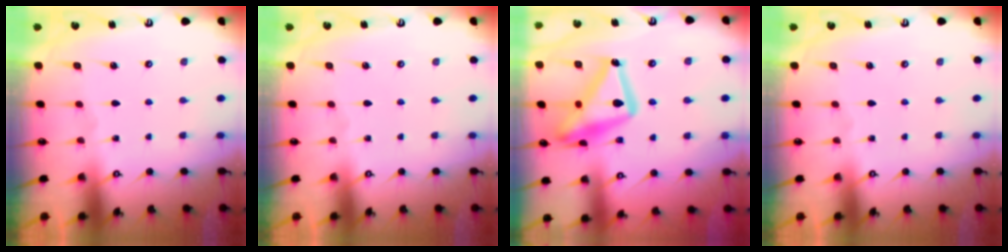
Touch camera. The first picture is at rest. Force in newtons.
{"total": 0.0}
{"total": 20.6, "press": 20.6, "slide": 1.5}
{"total": 0.0}